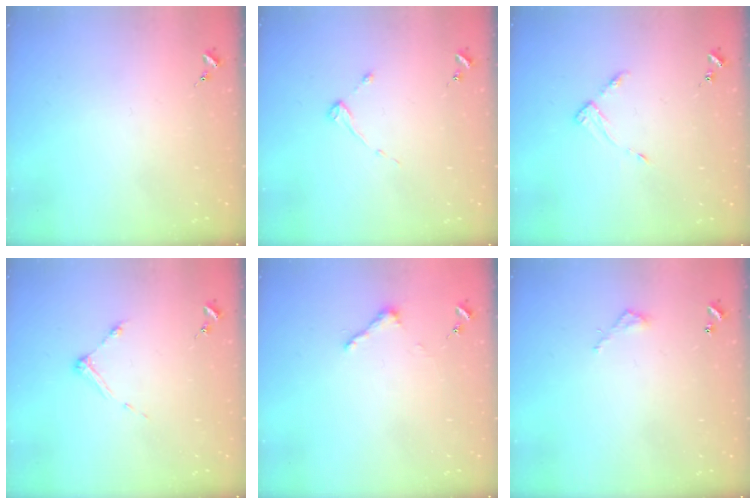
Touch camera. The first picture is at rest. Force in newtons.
{"total": 2.6, "press": 2.6, "slide": 0.4}
{"total": 3.6, "press": 3.6, "slide": 0.4}
{"total": 6.9, "press": 6.9, "slide": 0.5}
{"total": 3.3, "press": 3.3, "slide": 0.3}
{"total": 3.7, "press": 3.7, "slide": 0.3}